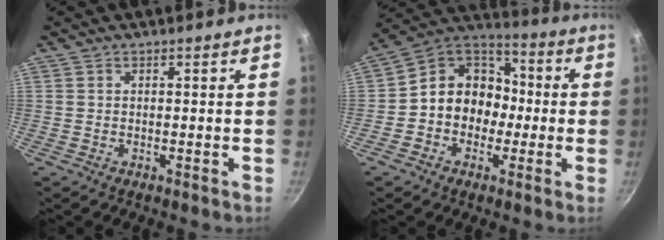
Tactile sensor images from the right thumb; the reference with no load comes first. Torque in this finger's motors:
{"motor_torque": [-0.54, 0.63, 0.11, 0.07, 0.06]}